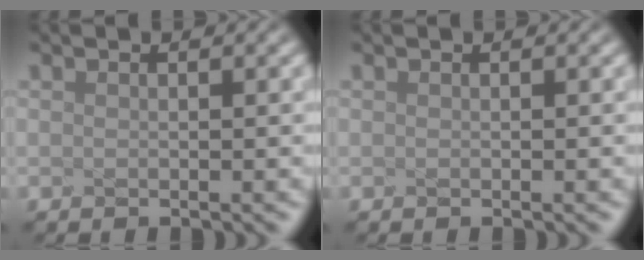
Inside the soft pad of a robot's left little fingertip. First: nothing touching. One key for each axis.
{"total": 0.0}